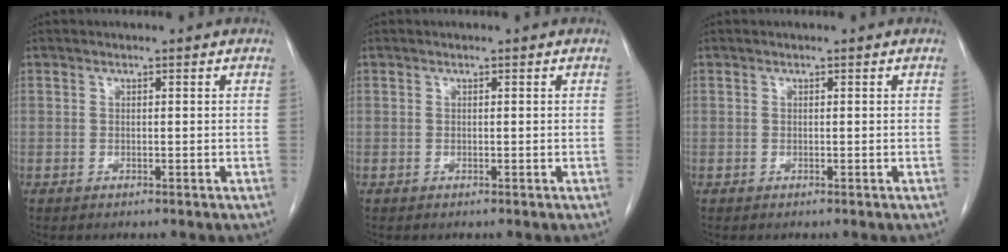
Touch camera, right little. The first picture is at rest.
{"total": 0.0}
{"total": 0.0}